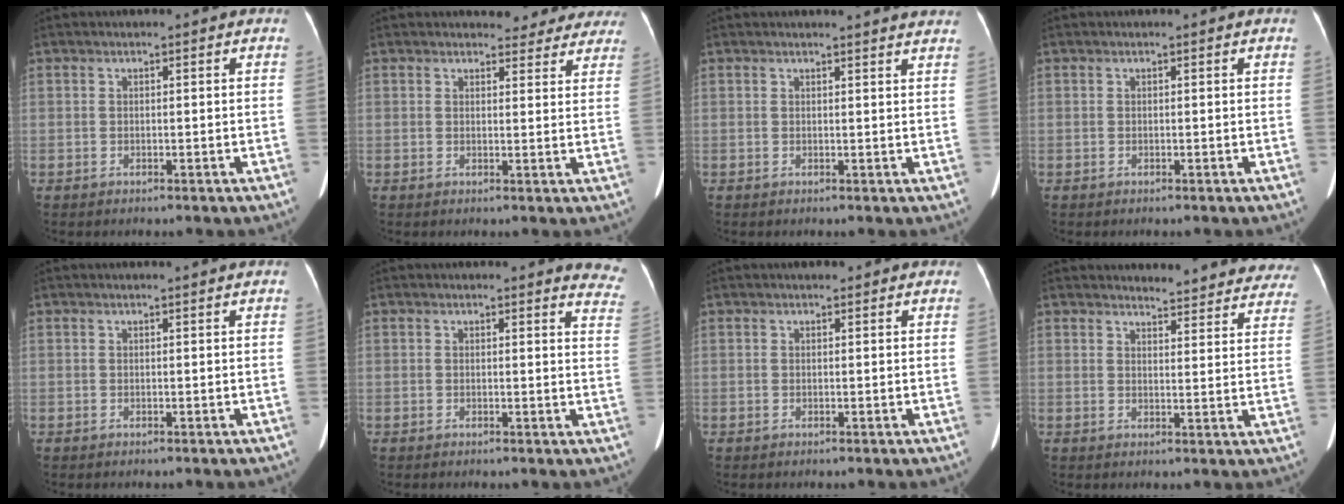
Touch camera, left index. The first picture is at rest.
{"total": 8.2, "force": [7.6, 2.8, 1.0], "torque": [0.019, -0.007, 0.064]}
{"total": 6.2, "force": [6.0, -0.1, 1.6], "torque": [-0.015, -0.003, 0.044]}
{"total": 0.0}
{"total": 0.8, "force": [0.7, -0.2, 0.3], "torque": [-0.011, 0.000, 0.017]}
{"total": 6.2, "force": [6.1, 1.0, 0.9], "torque": [0.016, -0.036, 0.027]}
{"total": 1.5, "force": [1.1, 0.7, 0.6], "torque": [-0.008, 0.011, 0.012]}
{"total": 15.6, "force": [15.0, 3.3, 2.5], "torque": [0.005, -0.048, 0.147]}